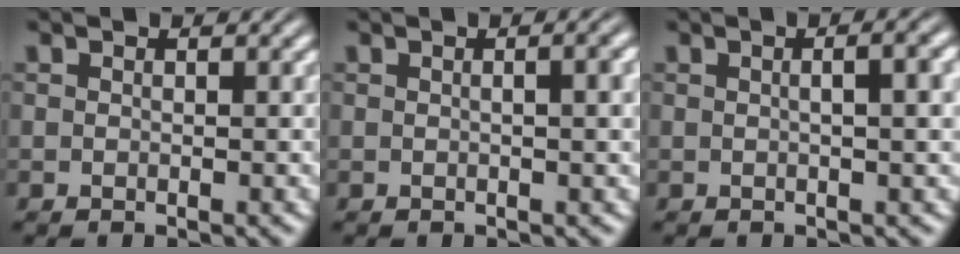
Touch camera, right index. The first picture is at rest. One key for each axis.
{"total": 1.8, "fx": 0.2, "fy": -0.2, "fz": 1.8, "tx": -0.019, "ty": 0.010, "tz": 0.001}
{"total": 2.5, "fx": 0.3, "fy": -0.1, "fz": 2.5, "tx": -0.024, "ty": 0.011, "tz": 0.003}